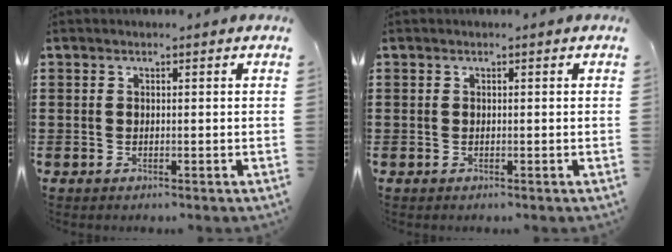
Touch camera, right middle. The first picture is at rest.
{"total": 0.0}